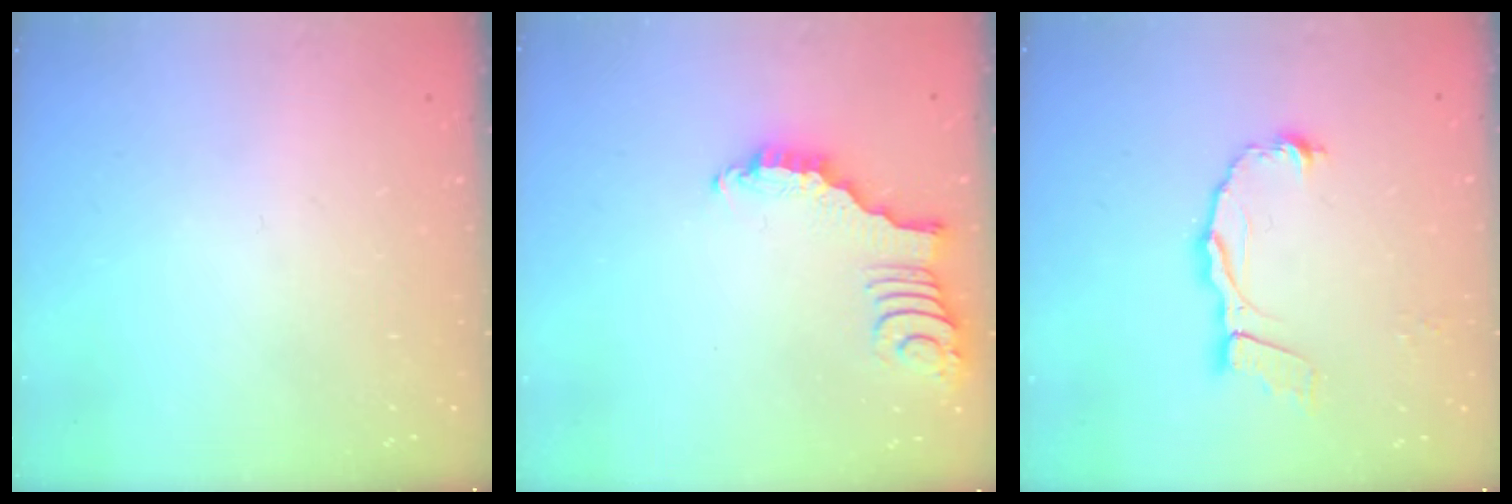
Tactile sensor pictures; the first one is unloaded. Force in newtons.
{"total": 2.9, "press": 2.9, "slide": 0.4}
{"total": 10.6, "press": 10.4, "slide": 1.7}